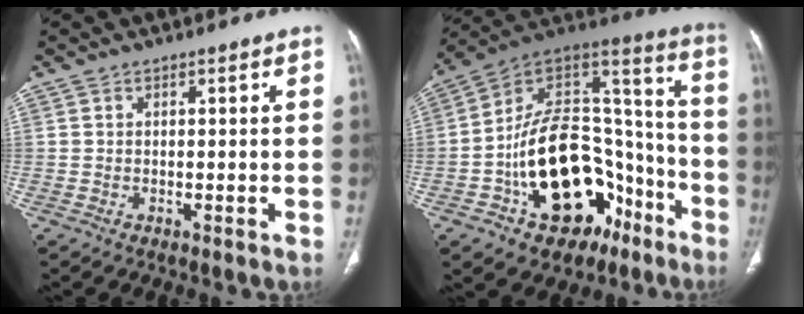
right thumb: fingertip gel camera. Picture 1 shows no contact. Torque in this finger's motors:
{"motor_torque": [3.85, 1.15, 2.06, -0.70, 0.64]}